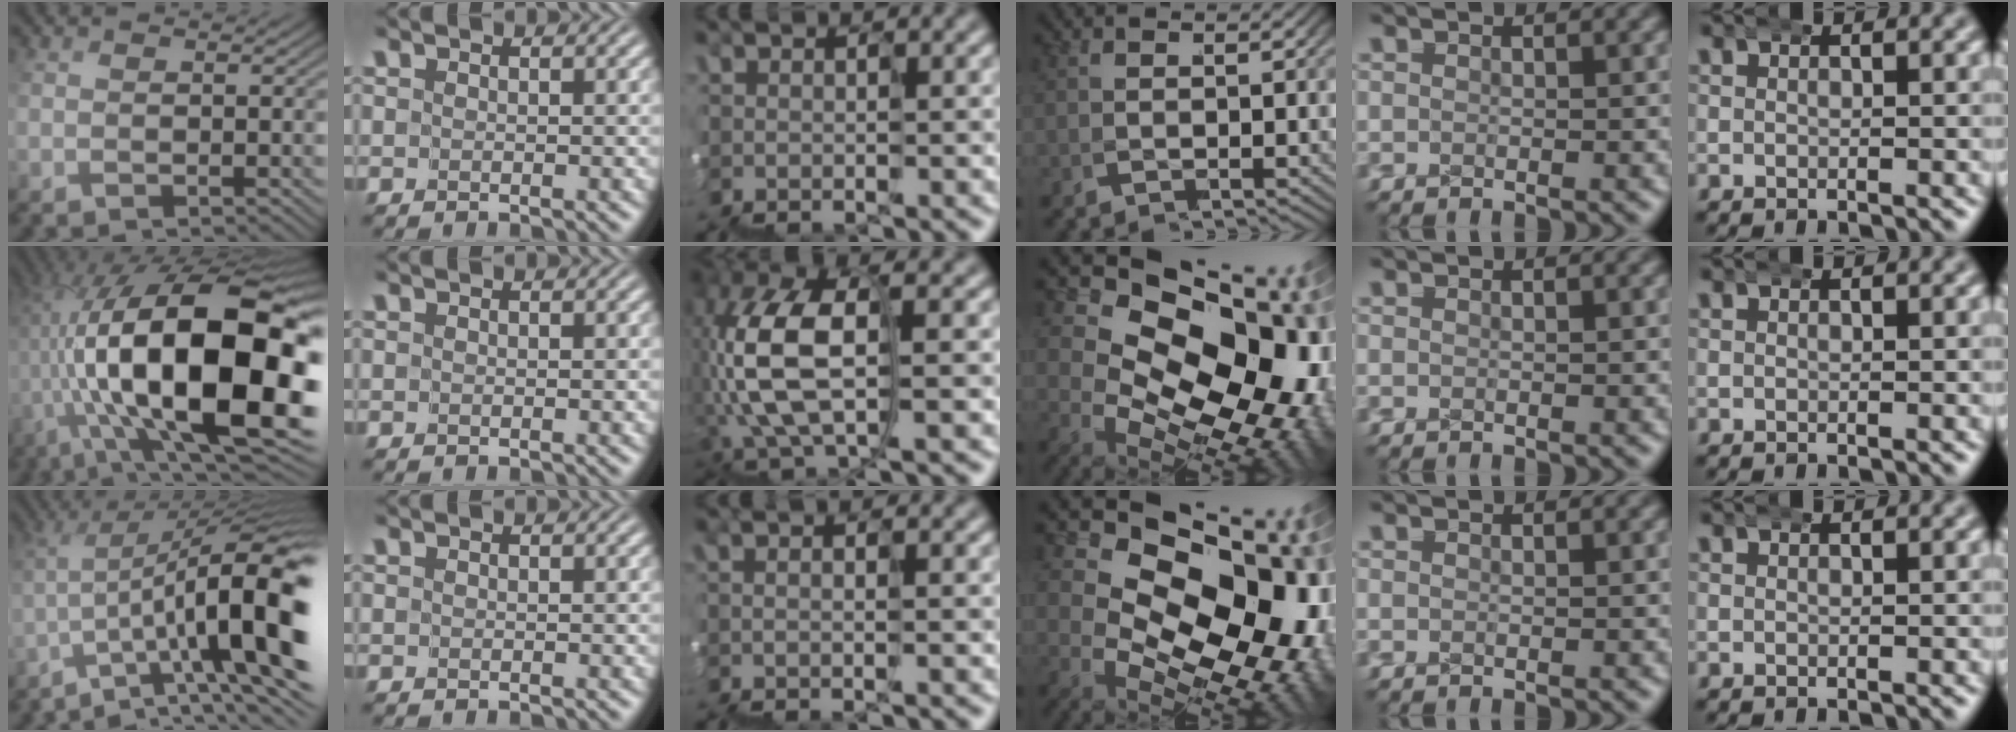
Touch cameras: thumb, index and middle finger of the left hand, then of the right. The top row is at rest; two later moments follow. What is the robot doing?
{"motion": "wrap", "object": "duck tape"}